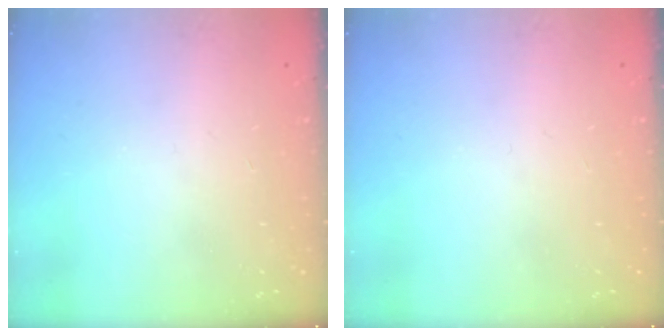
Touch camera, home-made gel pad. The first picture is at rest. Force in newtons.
{"total": 0.0}